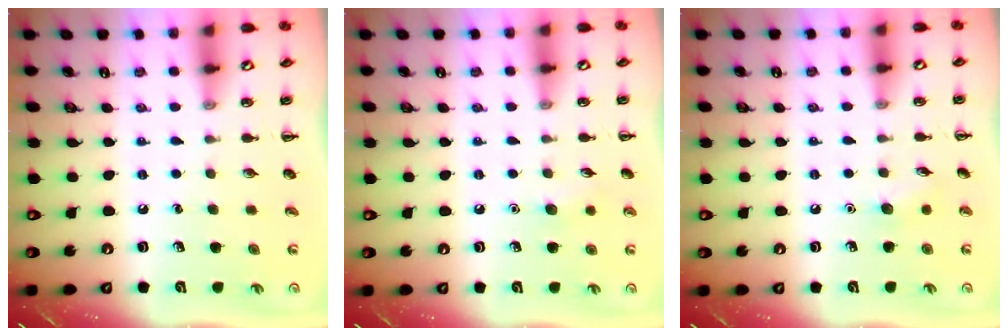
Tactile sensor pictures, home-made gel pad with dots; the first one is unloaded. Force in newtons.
{"total": 5.0, "press": 4.9, "slide": 1.3}
{"total": 5.0, "press": 4.8, "slide": 1.3}